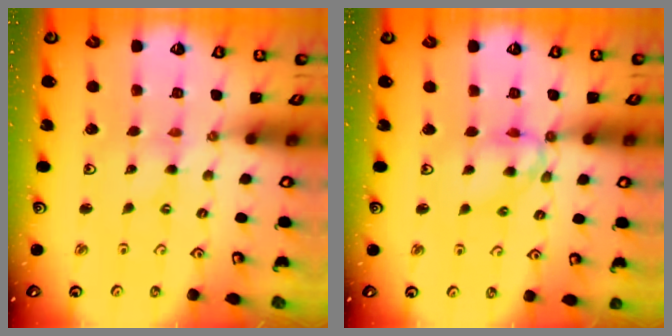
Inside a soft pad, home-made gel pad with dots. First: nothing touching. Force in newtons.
{"total": 8.6, "press": 8.5, "slide": 1.0}